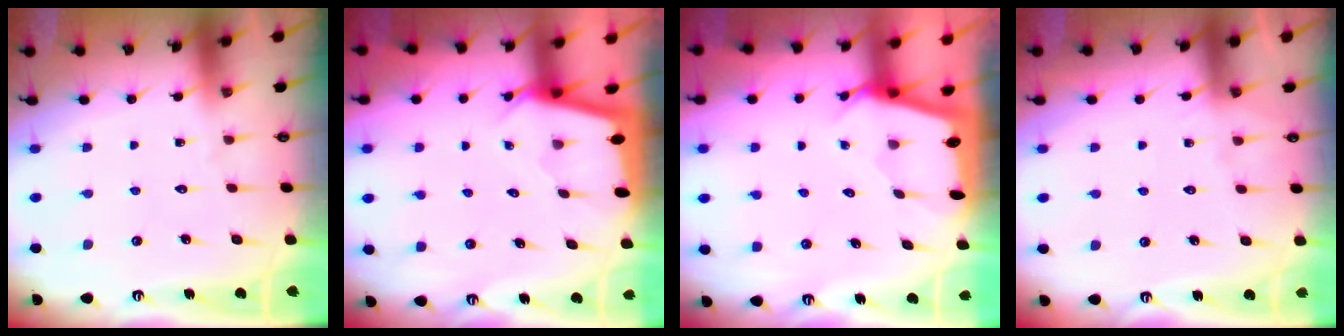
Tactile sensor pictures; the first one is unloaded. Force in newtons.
{"total": 2.4, "press": 2.4, "slide": 0.1}
{"total": 2.1, "press": 2.1, "slide": 0.1}
{"total": 3.5, "press": 3.5, "slide": 0.6}